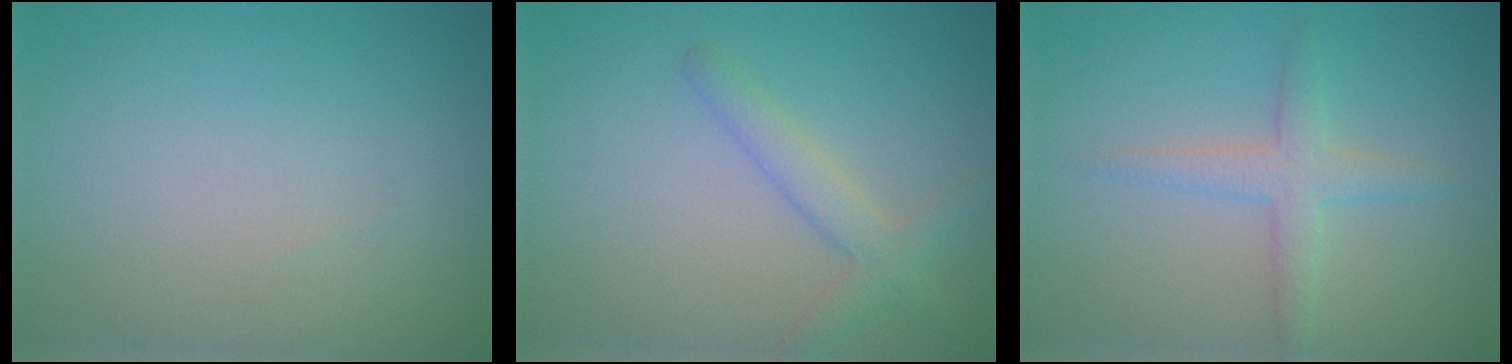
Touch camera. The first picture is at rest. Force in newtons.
{"total": 2.4, "press": 2.4, "slide": 0.1}
{"total": 2.4, "press": 2.4, "slide": 0.0}